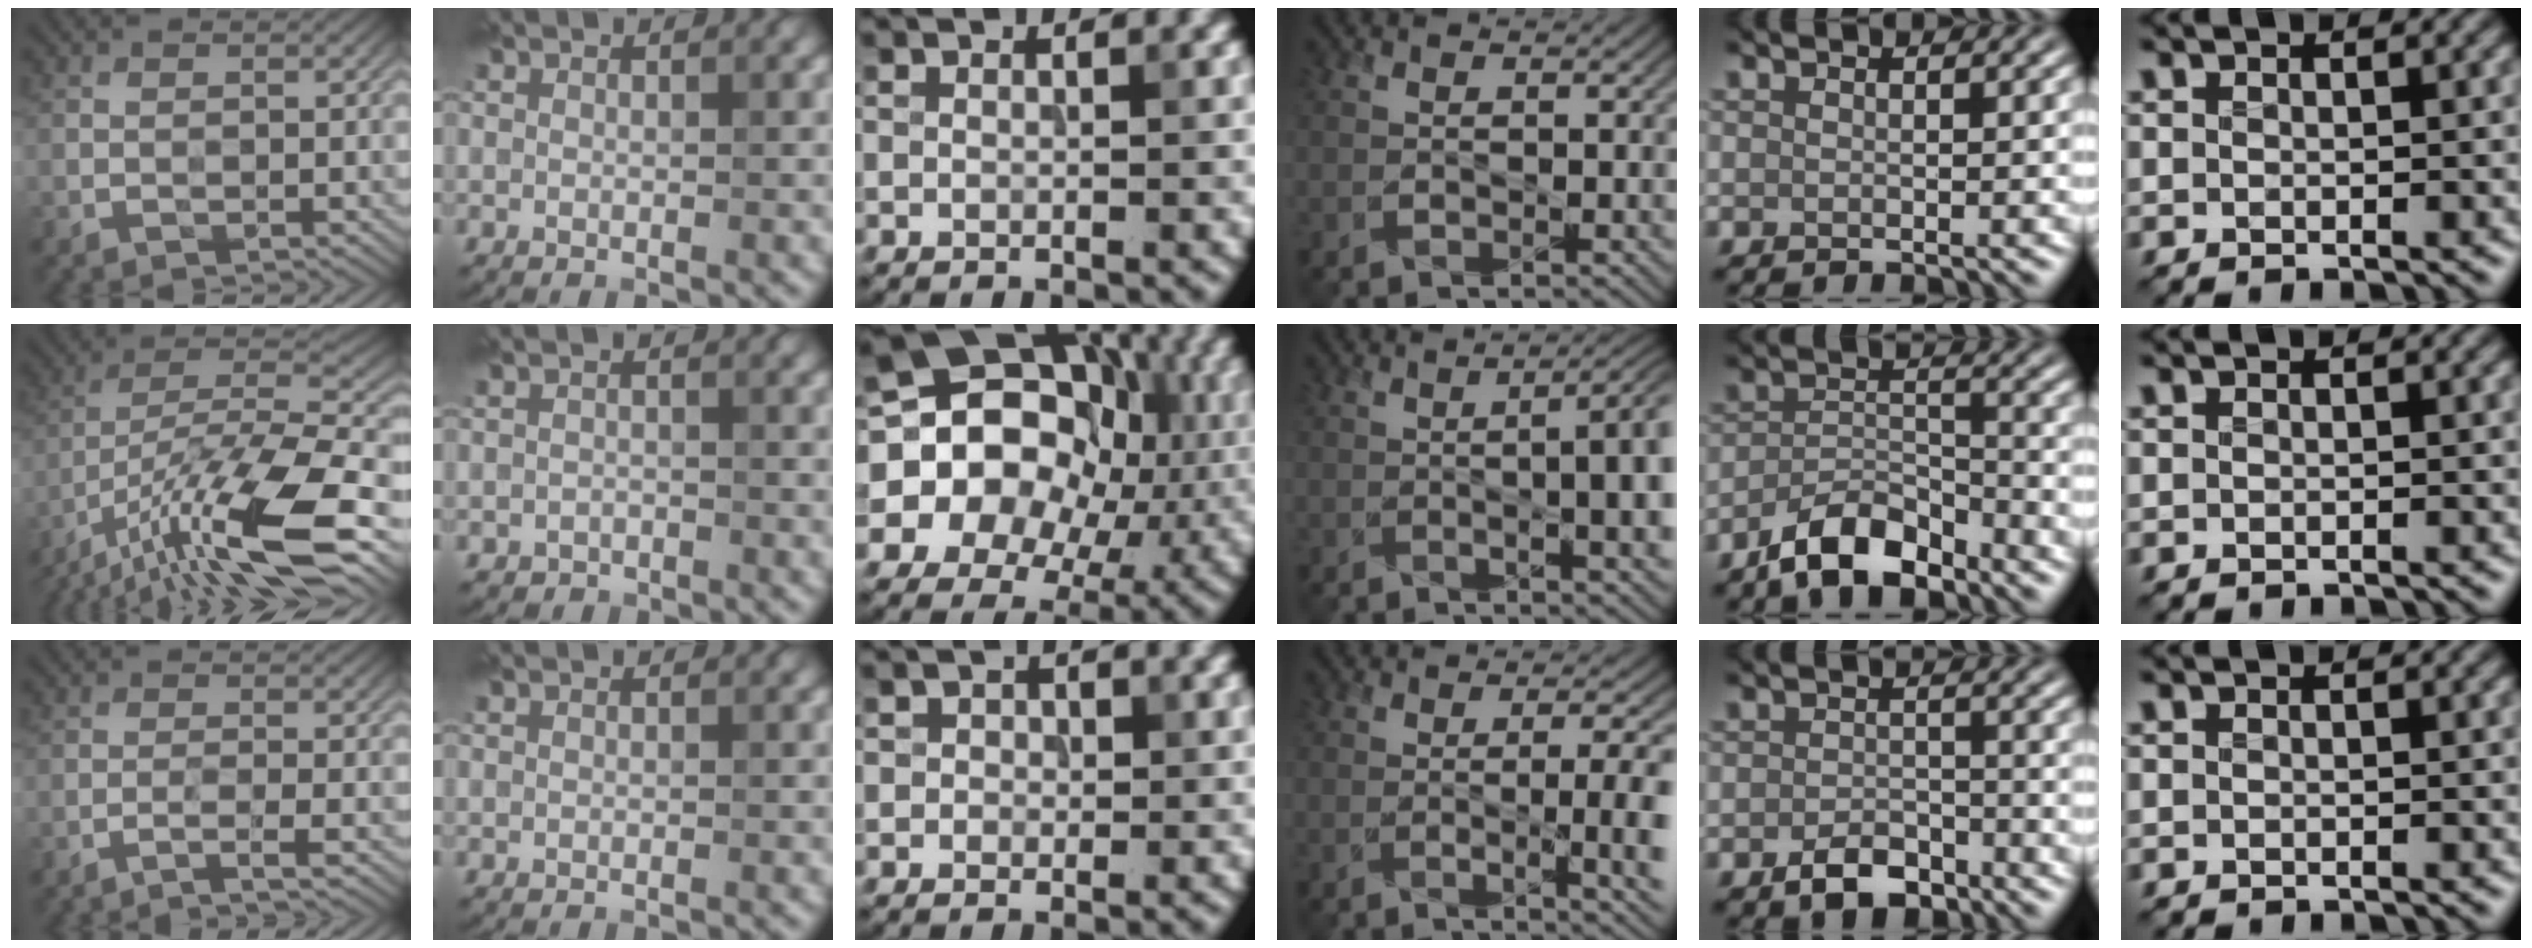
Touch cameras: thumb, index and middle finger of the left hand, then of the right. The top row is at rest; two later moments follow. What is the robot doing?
{"motion": "wipe", "object": "bowl"}